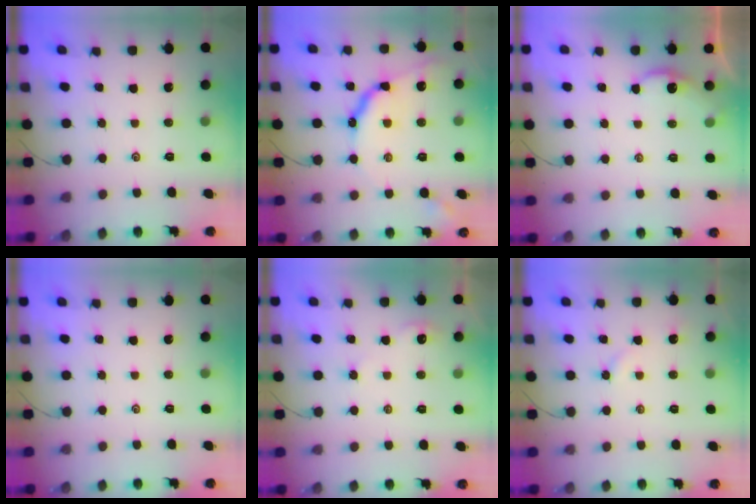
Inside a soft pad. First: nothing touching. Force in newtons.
{"total": 10.2, "press": 10.2, "slide": 0.5}
{"total": 1.6, "press": 1.5, "slide": 0.2}
{"total": 0.0}
{"total": 2.6, "press": 2.6, "slide": 0.3}
{"total": 3.3, "press": 3.3, "slide": 0.3}